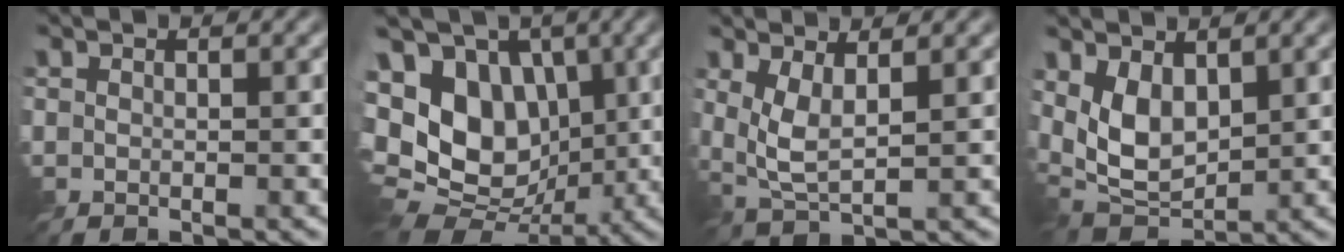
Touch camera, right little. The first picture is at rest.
{"total": 12.8, "force": [0.6, 9.6, 8.5], "torque": [-0.173, 0.006, 0.011]}
{"total": 3.1, "force": [0.9, 1.0, 2.8], "torque": [-0.063, -0.009, 0.020]}
{"total": 5.6, "force": [1.6, 3.2, 4.3], "torque": [-0.091, -0.011, 0.027]}